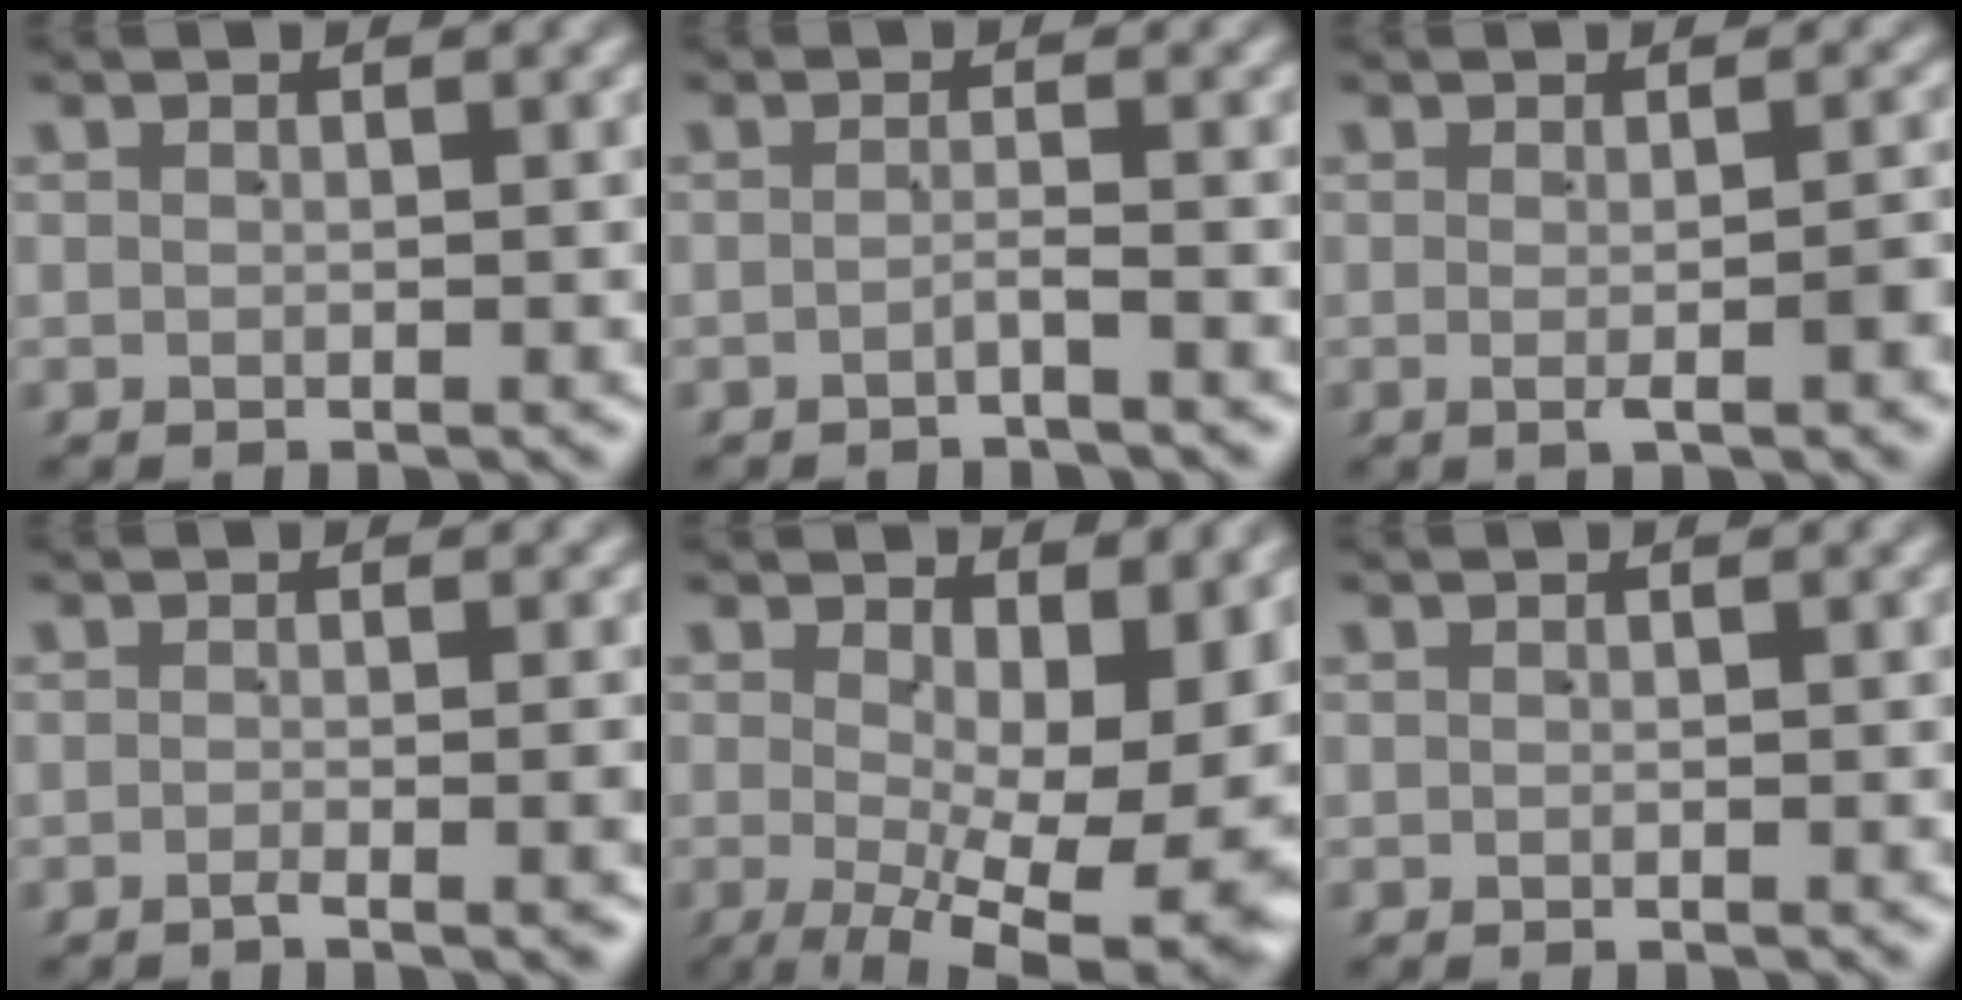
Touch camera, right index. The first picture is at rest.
{"total": 1.2, "force": [-1.1, -0.3, 0.4], "torque": [-0.007, 0.000, -0.024]}
{"total": 2.4, "force": [-1.0, 0.1, 2.2], "torque": [-0.035, 0.001, -0.015]}
{"total": 1.7, "force": [-1.1, -0.1, 1.3], "torque": [-0.013, 0.005, -0.024]}
{"total": 9.6, "force": [-1.6, 3.6, 8.7], "torque": [-0.120, -0.050, 0.002]}
{"total": 0.0}